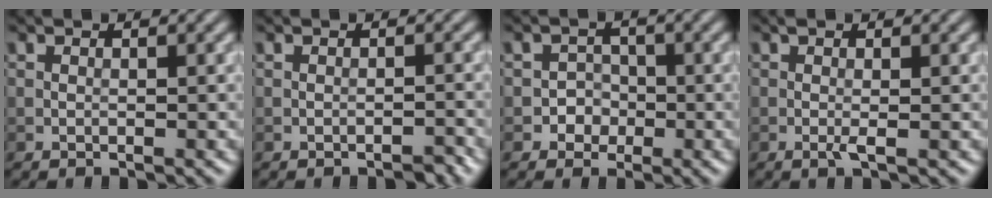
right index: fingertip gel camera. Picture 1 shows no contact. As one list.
[{"total": 1.1, "force": [-1.0, 0.1, 0.4], "torque": [-0.002, 0.004, -0.015]}, {"total": 2.0, "force": [-0.7, 1.9, 0.3], "torque": [0.017, 0.007, -0.020]}, {"total": 1.2, "force": [-0.1, 0.1, 1.2], "torque": [-0.025, -0.001, -0.003]}]